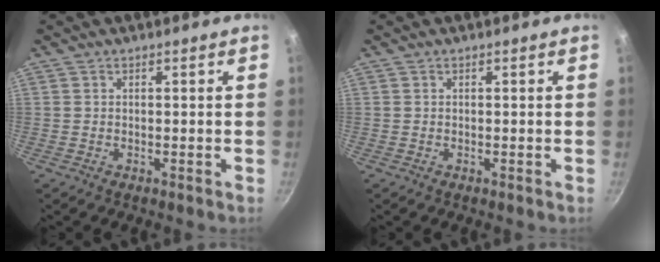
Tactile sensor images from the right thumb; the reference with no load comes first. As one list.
[{"total": 0.0}]